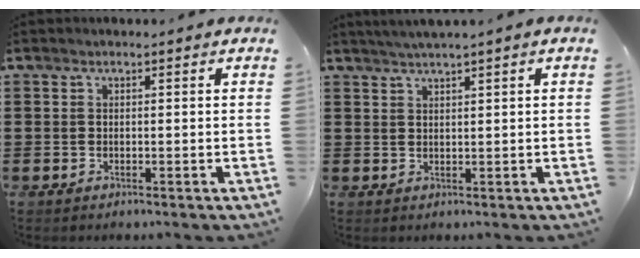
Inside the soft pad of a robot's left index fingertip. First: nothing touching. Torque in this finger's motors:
{"motor_torque": [0.22, -0.26, 0.34, 0.10]}